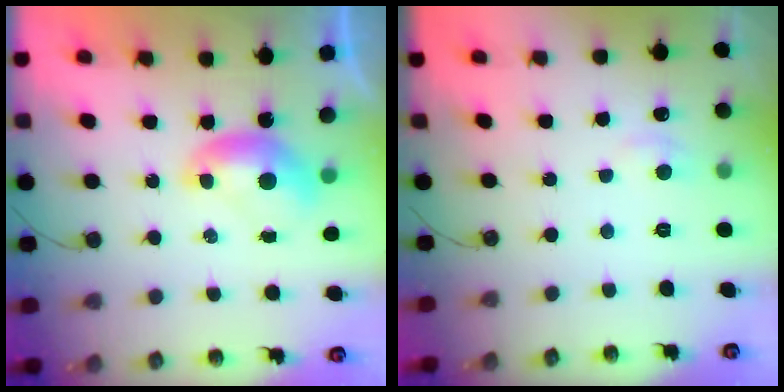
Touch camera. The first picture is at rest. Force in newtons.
{"total": 1.6, "press": 1.4, "slide": 0.7}